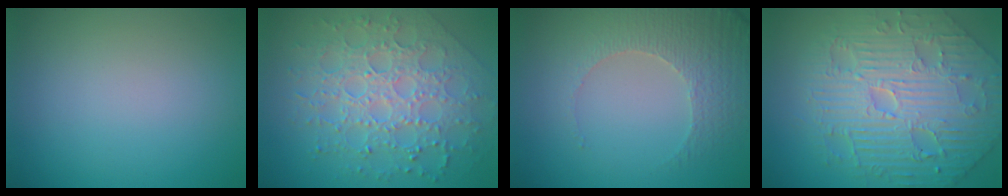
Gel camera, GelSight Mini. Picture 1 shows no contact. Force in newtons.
{"total": 8.0, "press": 5.7, "slide": 5.6}
{"total": 3.8, "press": 3.3, "slide": 1.9}
{"total": 8.2, "press": 6.6, "slide": 4.8}